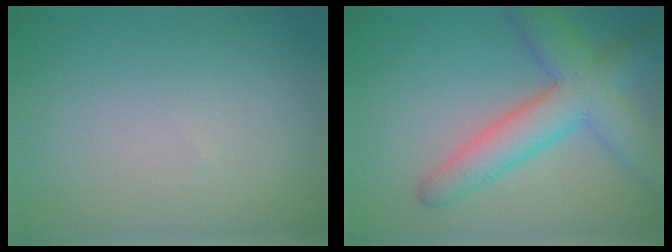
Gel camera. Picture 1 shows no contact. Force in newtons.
{"total": 6.6, "press": 6.6, "slide": 0.4}